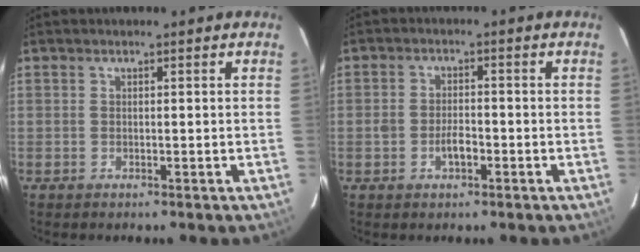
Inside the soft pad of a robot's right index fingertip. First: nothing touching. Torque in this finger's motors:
{"motor_torque": [0.08, -0.03, 0.08, 0.04]}